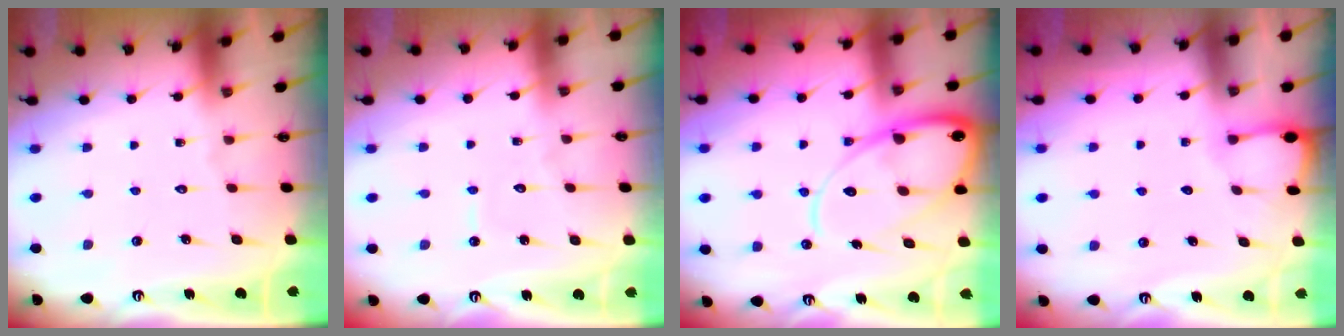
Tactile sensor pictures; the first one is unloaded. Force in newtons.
{"total": 2.6, "press": 2.6, "slide": 0.3}
{"total": 15.2, "press": 15.2, "slide": 1.5}
{"total": 2.7, "press": 2.7, "slide": 0.3}